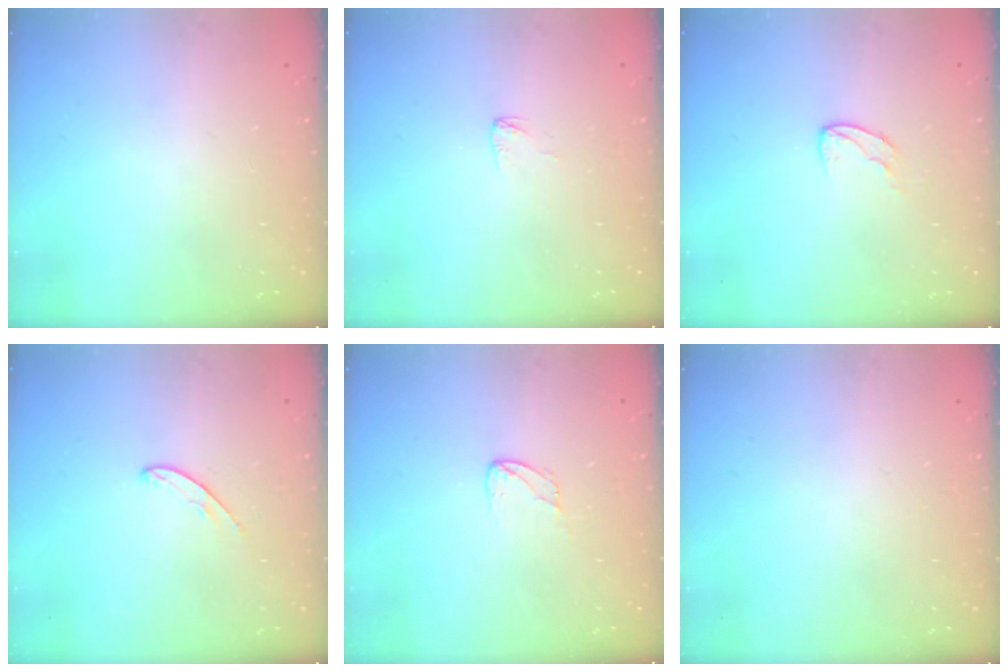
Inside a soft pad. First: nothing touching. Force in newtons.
{"total": 2.9, "press": 2.9, "slide": 0.2}
{"total": 4.6, "press": 4.6, "slide": 0.5}
{"total": 5.0, "press": 4.9, "slide": 0.4}
{"total": 2.9, "press": 2.9, "slide": 0.2}
{"total": 0.0}